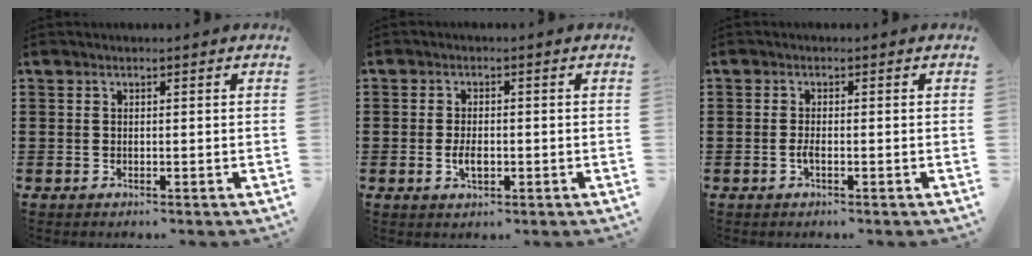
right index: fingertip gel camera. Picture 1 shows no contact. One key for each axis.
{"total": 2.9, "fx": -0.6, "fy": 1.2, "fz": 2.6, "tx": -0.049, "ty": -0.003, "tz": -0.008}
{"total": 1.4, "fx": -0.6, "fy": 0.2, "fz": 1.2, "tx": -0.031, "ty": -0.005, "tz": -0.013}